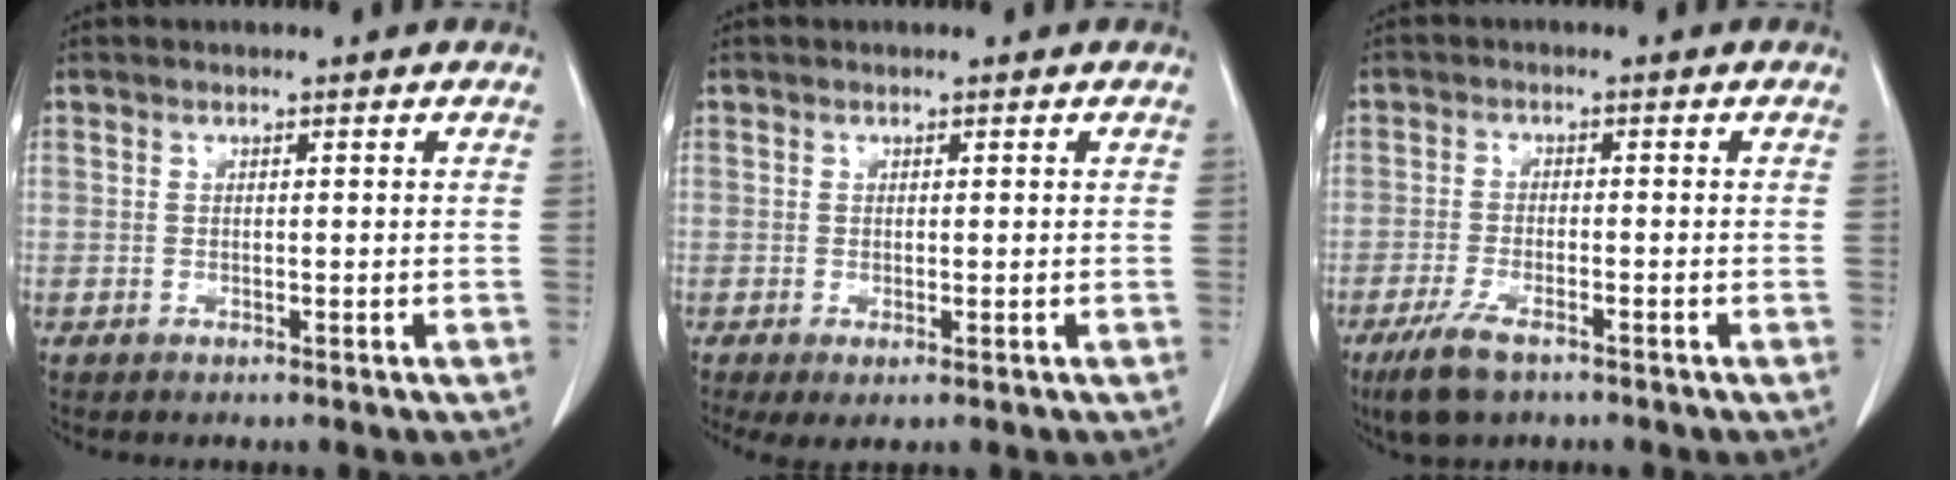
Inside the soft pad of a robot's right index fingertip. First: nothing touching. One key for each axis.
{"total": 2.2, "fx": -0.8, "fy": 0.7, "fz": 1.9, "tx": -0.034, "ty": -0.007, "tz": -0.009}
{"total": 5.9, "fx": -4.0, "fy": 1.6, "fz": 4.0, "tx": -0.087, "ty": -0.012, "tz": -0.069}